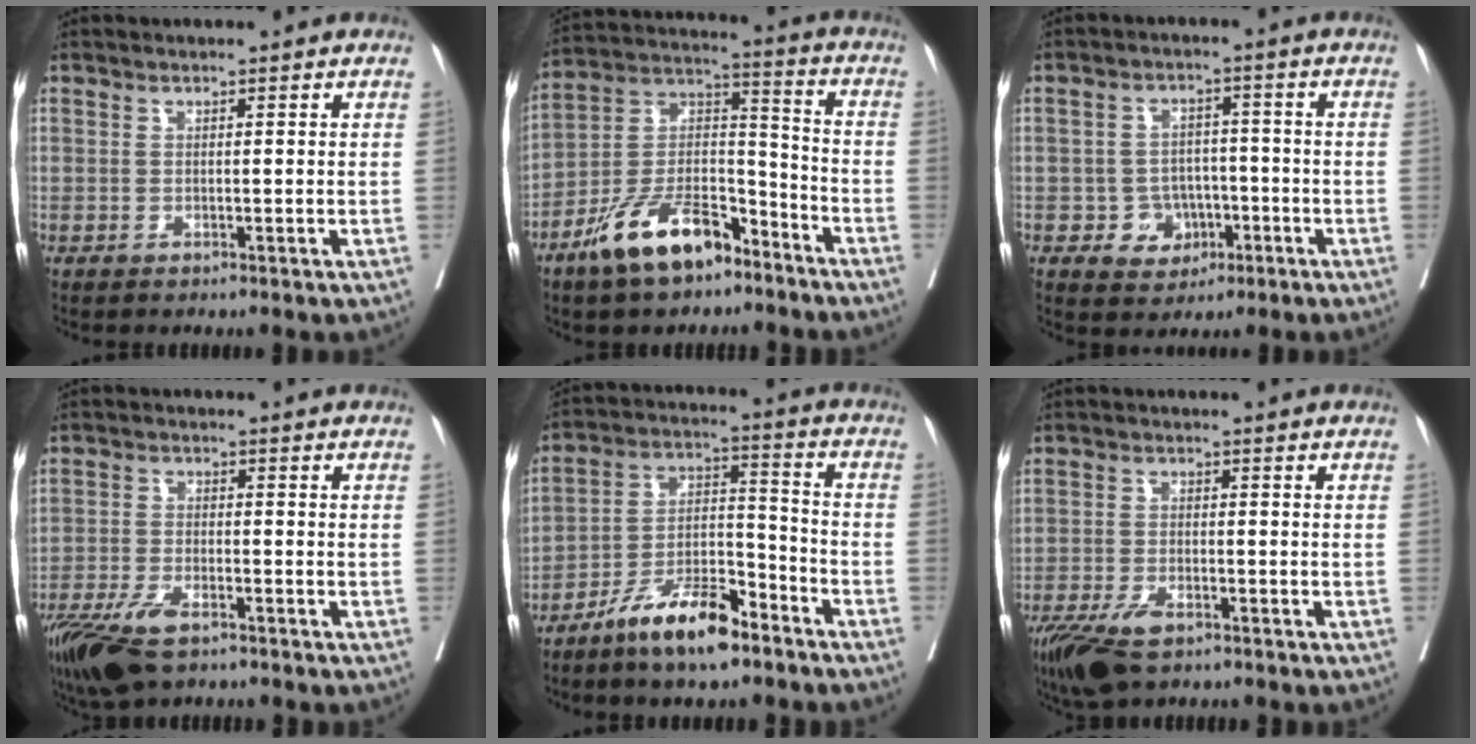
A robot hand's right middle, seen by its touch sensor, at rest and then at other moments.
{"total": 13.8, "force": [-9.4, 5.5, 8.4], "torque": [-0.159, 0.015, -0.174]}
{"total": 5.5, "force": [-2.1, 4.7, 1.8], "torque": [-0.018, 0.012, -0.023]}
{"total": 9.2, "force": [-6.4, 3.0, 5.9], "torque": [-0.111, -0.017, -0.115]}
{"total": 11.9, "force": [-8.6, 3.0, 7.7], "torque": [-0.140, 0.004, -0.159]}
{"total": 7.4, "force": [-5.0, 2.7, 4.7], "torque": [-0.088, -0.012, -0.091]}